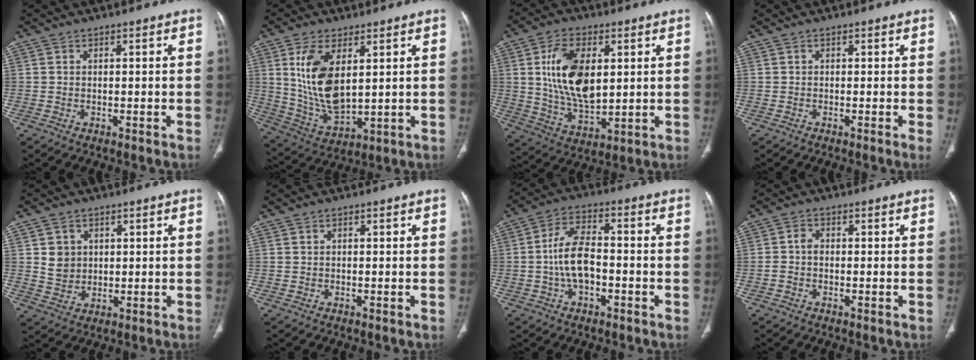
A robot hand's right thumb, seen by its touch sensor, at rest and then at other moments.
{"total": 13.6, "force": [3.8, 6.7, 11.2], "torque": [-0.214, -0.024, 0.088]}
{"total": 15.3, "force": [3.1, 8.5, 12.4], "torque": [-0.213, -0.016, 0.066]}
{"total": 0.7, "force": [-0.2, 0.0, 0.7], "torque": [-0.011, -0.001, -0.008]}
{"total": 5.2, "force": [1.3, 4.5, 2.2], "torque": [-0.017, -0.008, 0.031]}
{"total": 0.0}
{"total": 9.2, "force": [-1.7, 5.1, 7.4], "torque": [-0.140, 0.031, -0.036]}
{"total": 1.8, "force": [-0.3, 1.2, 1.3], "torque": [-0.019, 0.006, -0.010]}